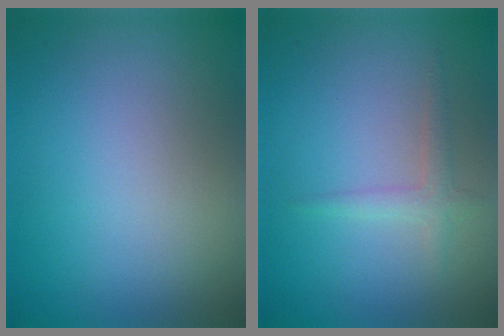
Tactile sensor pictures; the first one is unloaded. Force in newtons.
{"total": 1.5, "press": 1.5, "slide": 0.0}